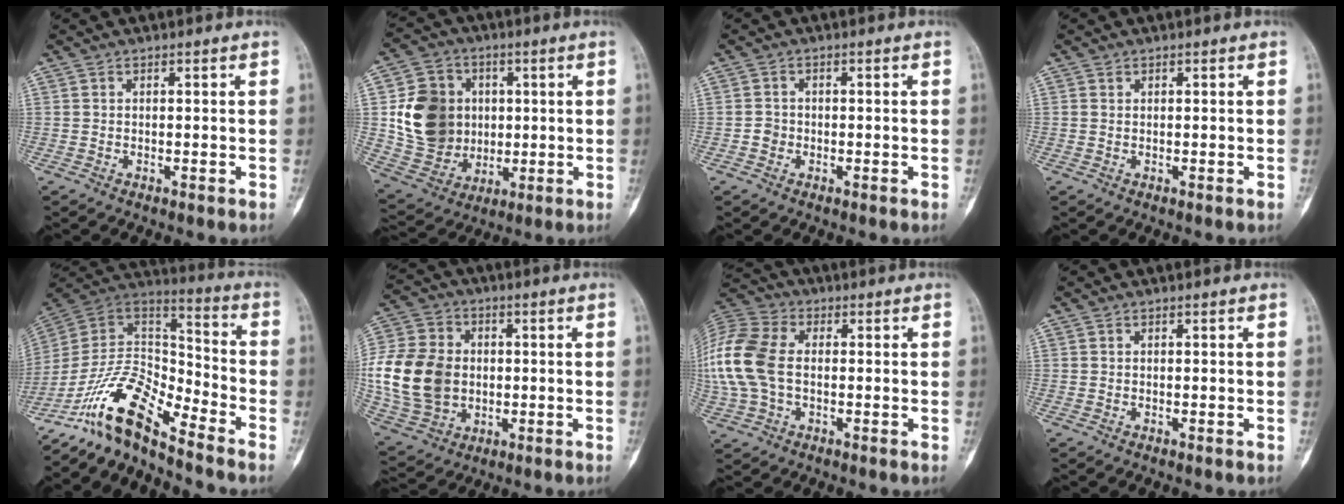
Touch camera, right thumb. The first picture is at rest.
{"total": 16.1, "force": [1.6, 13.7, 8.4], "torque": [-0.121, 0.002, 0.047]}
{"total": 1.7, "force": [-0.6, 1.5, 0.5], "torque": [-0.002, 0.007, -0.013]}
{"total": 0.5, "force": [0.3, 0.4, 0.2], "torque": [-0.002, 0.000, 0.006]}
{"total": 14.2, "force": [-11.3, 3.9, 7.6], "torque": [-0.131, 0.099, -0.219]}
{"total": 19.2, "force": [-0.5, 14.9, 12.2], "torque": [-0.251, 0.007, 0.000]}
{"total": 16.2, "force": [-0.2, 10.8, 12.0], "torque": [-0.294, 0.022, -0.004]}
{"total": 0.0}